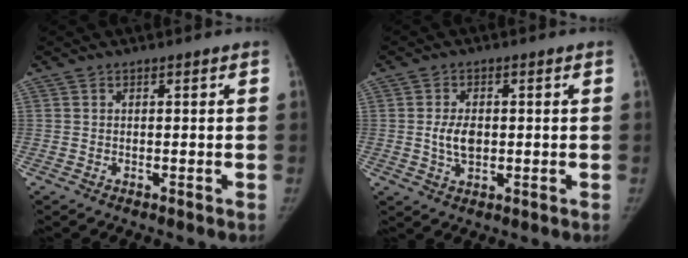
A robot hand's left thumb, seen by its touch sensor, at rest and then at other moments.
{"total": 4.6, "force": [-0.1, 2.8, 3.7], "torque": [-0.063, -0.002, 0.002]}